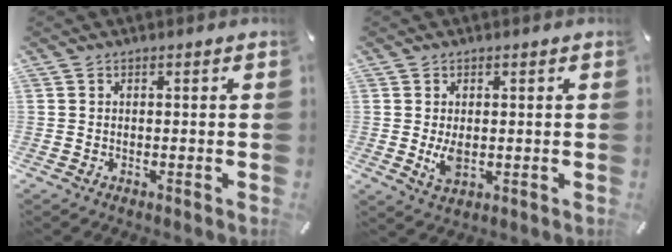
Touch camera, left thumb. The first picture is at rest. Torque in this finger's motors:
{"motor_torque": [0.05, 0.07, 0.18, -0.15, 0.04]}